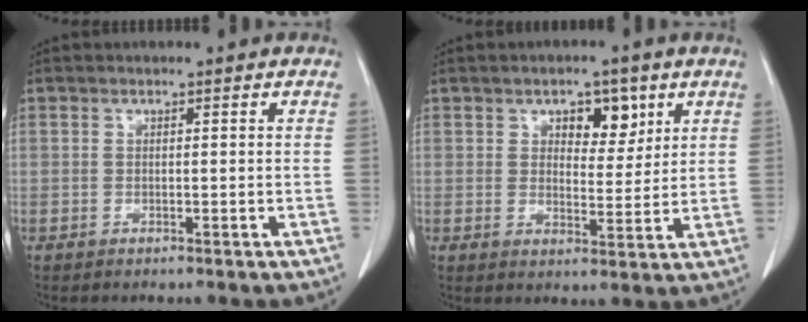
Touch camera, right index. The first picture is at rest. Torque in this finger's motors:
{"motor_torque": [0.23, 0.23, 0.04, 0.03]}